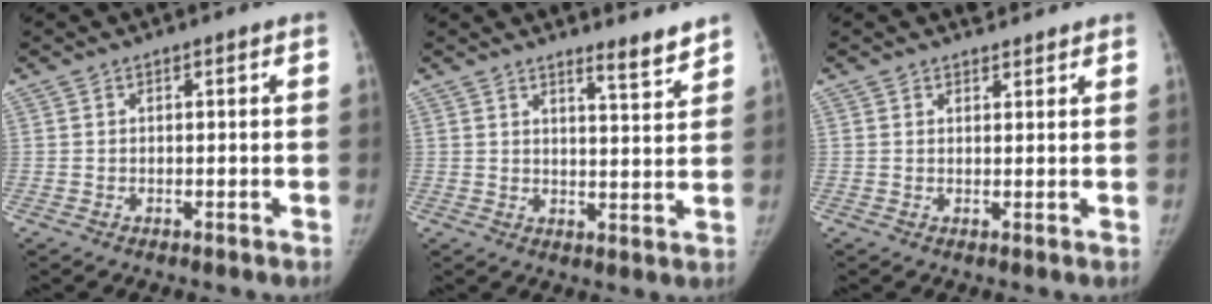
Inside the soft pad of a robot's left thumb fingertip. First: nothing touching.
{"total": 4.9, "force": [4.2, 0.5, 2.4], "torque": [-0.025, -0.042, 0.062]}
{"total": 2.0, "force": [1.8, 0.9, 0.0], "torque": [0.016, -0.011, 0.022]}